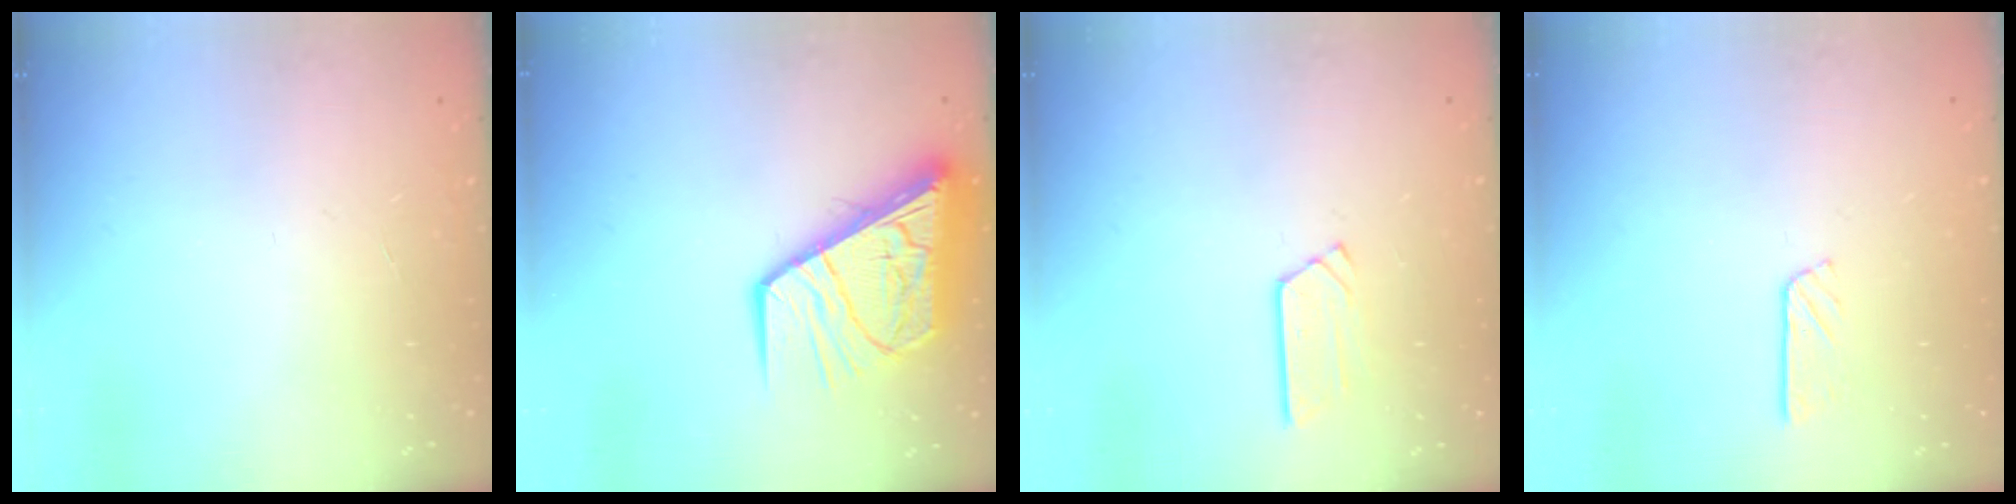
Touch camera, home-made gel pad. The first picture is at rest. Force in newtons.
{"total": 13.5, "press": 13.4, "slide": 1.4}
{"total": 4.9, "press": 4.9, "slide": 0.5}
{"total": 3.6, "press": 3.6, "slide": 0.3}